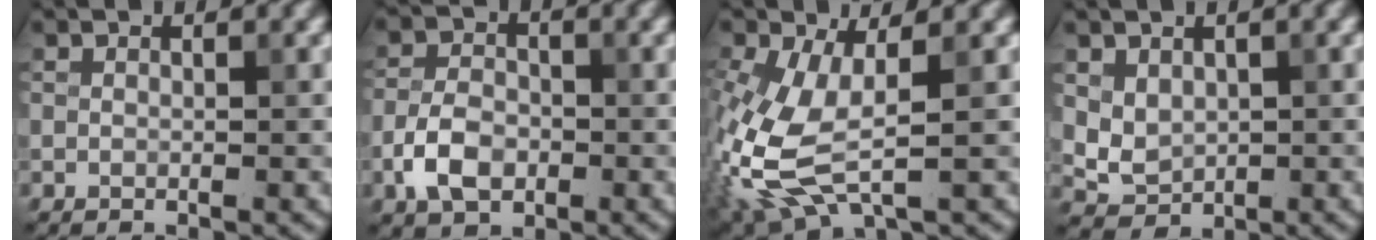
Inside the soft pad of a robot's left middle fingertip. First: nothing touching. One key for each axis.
{"total": 4.1, "fx": -1.6, "fy": 2.7, "fz": 2.6, "tx": -0.052, "ty": 0.003, "tz": -0.036}
{"total": 7.4, "fx": -0.7, "fy": 3.7, "fz": 6.4, "tx": -0.171, "ty": -0.009, "tz": -0.011}
{"total": 2.5, "fx": 0.6, "fy": 1.9, "fz": 1.4, "tx": -0.030, "ty": -0.005, "tz": 0.016}